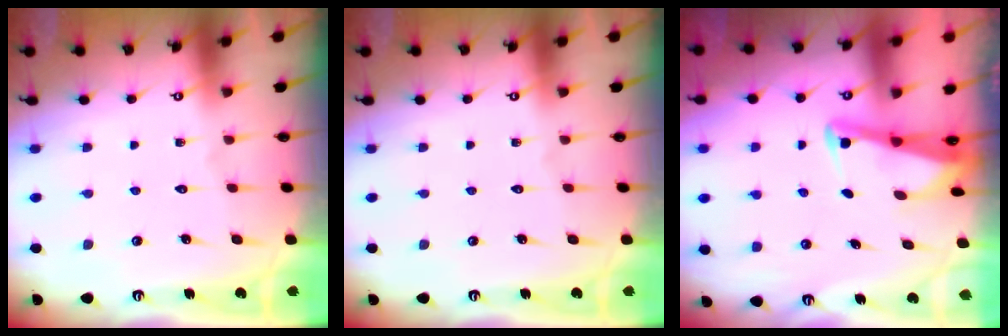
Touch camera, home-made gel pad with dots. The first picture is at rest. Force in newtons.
{"total": 0.0}
{"total": 2.7, "press": 2.7, "slide": 0.2}